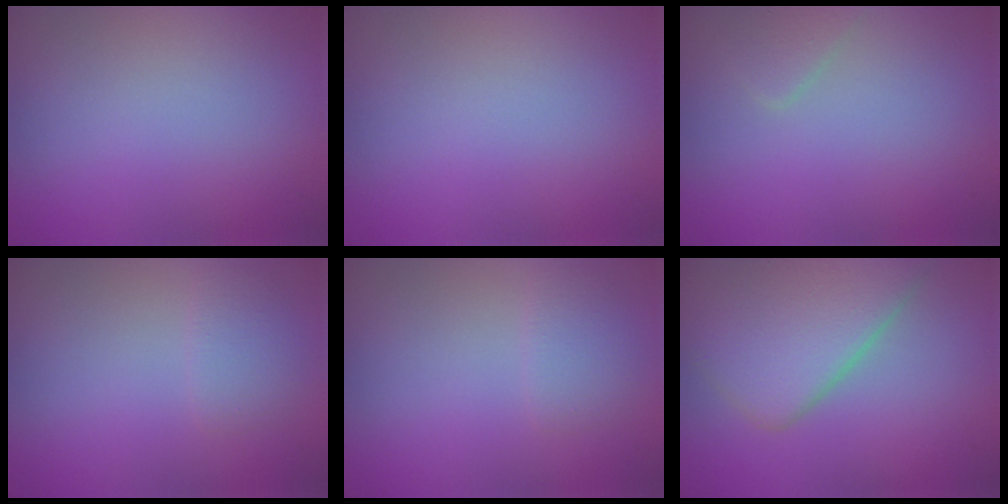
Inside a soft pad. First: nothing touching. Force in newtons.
{"total": 0.0}
{"total": 1.2, "press": 1.2, "slide": 0.0}
{"total": 1.5, "press": 1.5, "slide": 0.0}
{"total": 1.5, "press": 1.5, "slide": 0.0}
{"total": 7.6, "press": 7.6, "slide": 0.6}